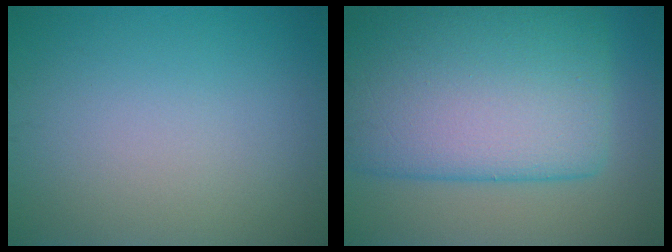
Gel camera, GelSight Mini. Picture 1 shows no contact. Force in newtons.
{"total": 14.8, "press": 14.8, "slide": 0.4}